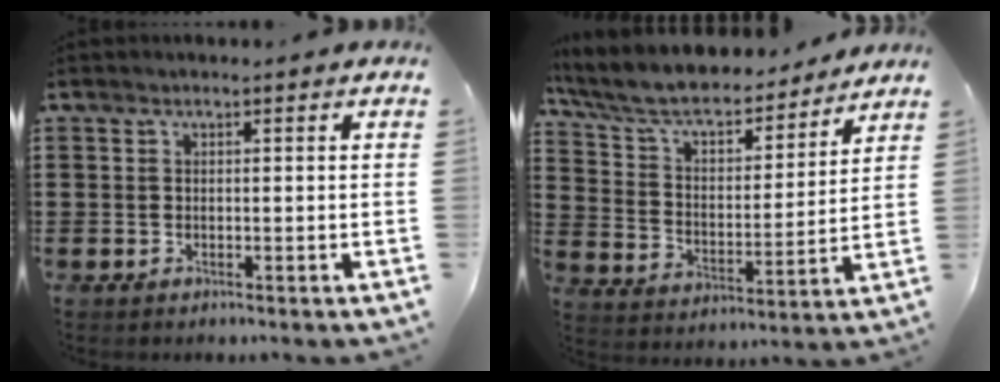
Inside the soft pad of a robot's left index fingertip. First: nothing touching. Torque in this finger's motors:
{"motor_torque": [2.14, 0.00, 0.67, 0.21]}